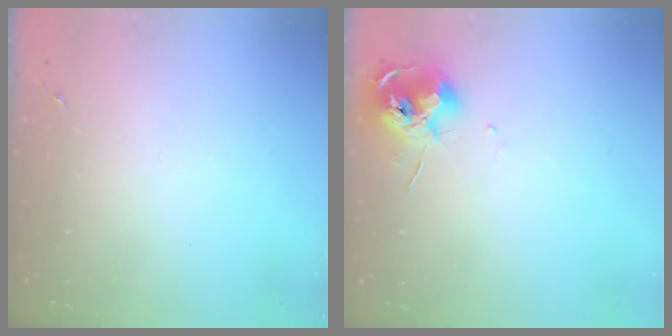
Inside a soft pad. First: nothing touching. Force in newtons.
{"total": 10.5, "press": 10.4, "slide": 1.0}